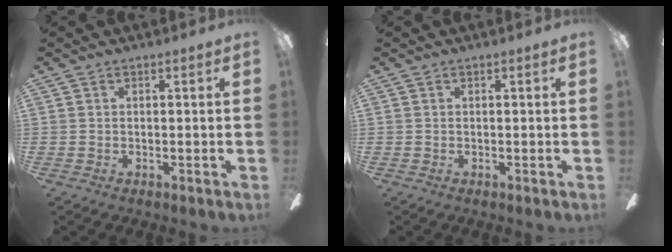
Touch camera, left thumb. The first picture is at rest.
{"total": 0.0}